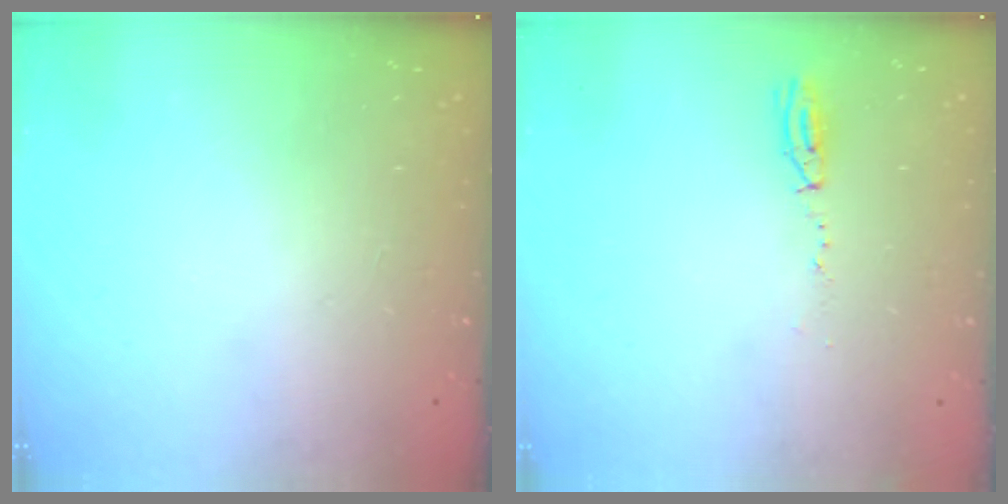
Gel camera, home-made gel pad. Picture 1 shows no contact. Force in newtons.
{"total": 3.9, "press": 3.8, "slide": 0.9}